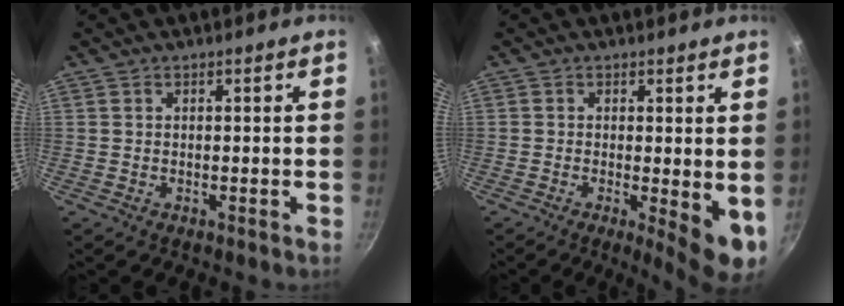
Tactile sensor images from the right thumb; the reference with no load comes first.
{"total": 7.4, "force": [-0.8, 2.1, 7.1], "torque": [-0.089, -0.013, -0.008]}